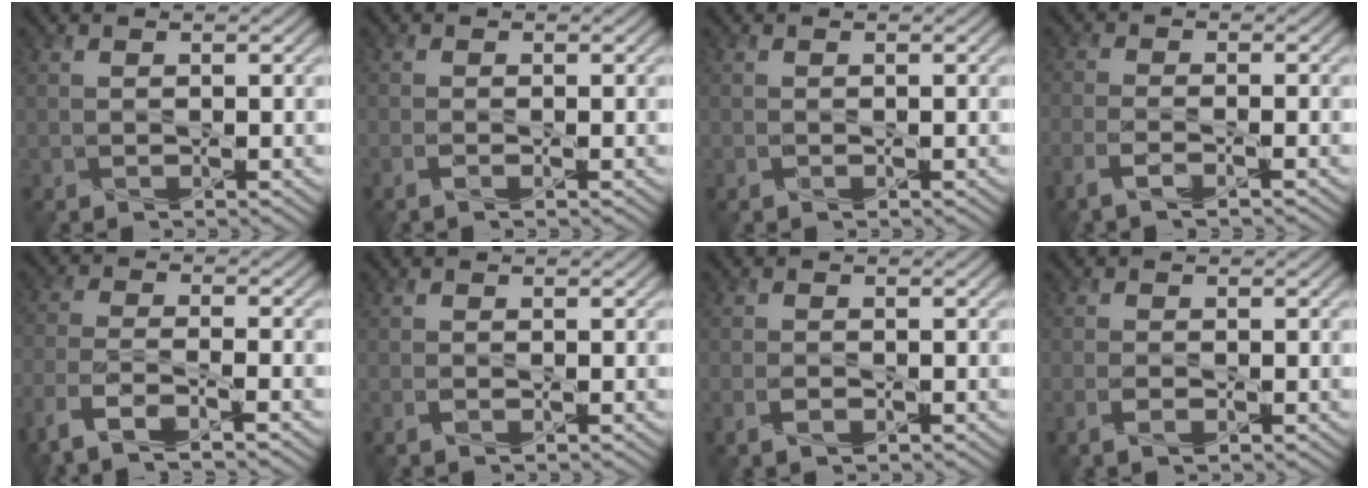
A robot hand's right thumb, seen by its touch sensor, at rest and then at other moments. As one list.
[{"total": 1.5, "force": [-0.8, 0.3, 1.2], "torque": [-0.030, -0.001, -0.020]}, {"total": 0.6, "force": [-0.2, 0.3, 0.4], "torque": [-0.009, -0.001, -0.003]}, {"total": 4.2, "force": [-2.7, 1.1, 3.0], "torque": [-0.067, -0.005, -0.062]}, {"total": 8.1, "force": [-5.6, 2.5, 5.4], "torque": [-0.121, -0.013, -0.117]}, {"total": 0.8, "force": [-0.3, 0.3, 0.7], "torque": [-0.018, -0.002, -0.006]}, {"total": 2.1, "force": [-1.0, 0.9, 1.6], "torque": [-0.036, -0.003, -0.022]}, {"total": 2.3, "force": [-1.0, 0.8, 1.9], "torque": [-0.045, -0.003, -0.023]}]